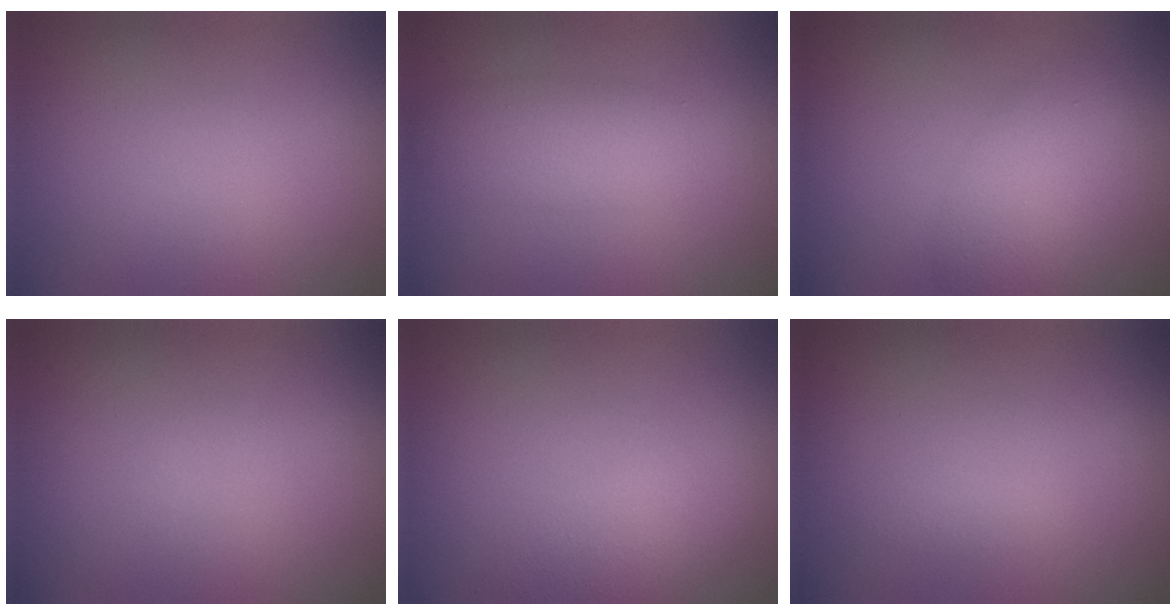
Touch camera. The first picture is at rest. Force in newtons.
{"total": 3.4, "press": 3.4, "slide": 0.0}
{"total": 2.3, "press": 2.3, "slide": 0.2}
{"total": 0.0}
{"total": 4.2, "press": 4.2, "slide": 0.3}
{"total": 0.6, "press": 0.6, "slide": 0.0}